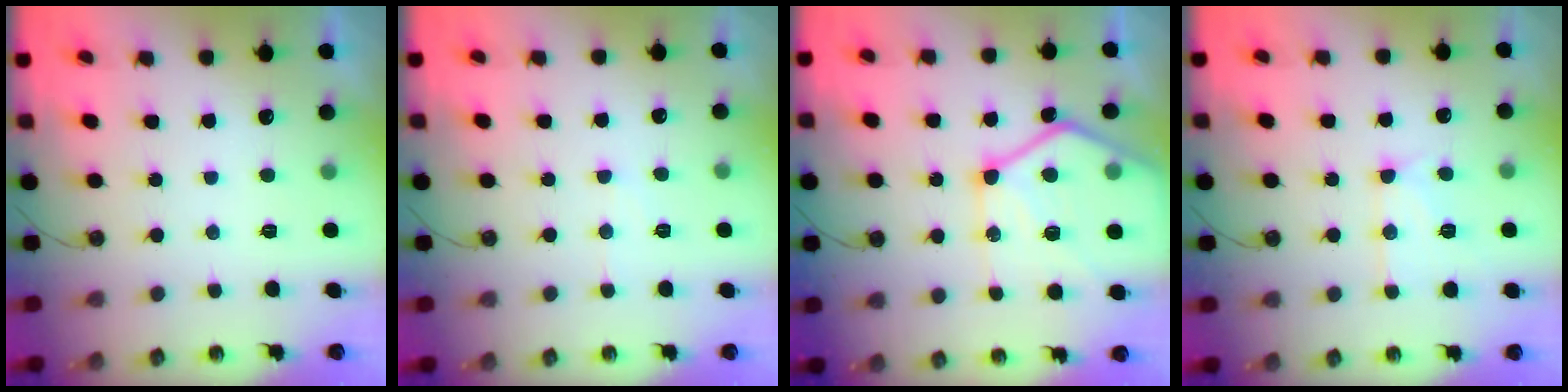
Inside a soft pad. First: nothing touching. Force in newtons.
{"total": 6.1, "press": 6.1, "slide": 0.8}
{"total": 20.3, "press": 20.3, "slide": 1.7}
{"total": 11.9, "press": 11.9, "slide": 1.1}